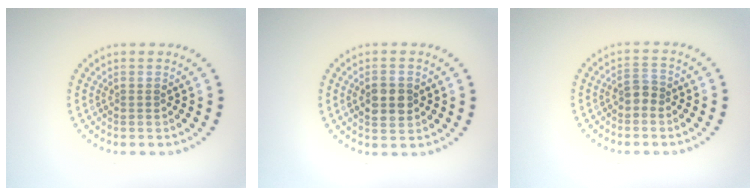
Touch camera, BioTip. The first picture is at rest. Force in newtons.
{"total": 3.3, "press": 3.3, "slide": 0.1}
{"total": 1.4, "press": 1.3, "slide": 0.7}